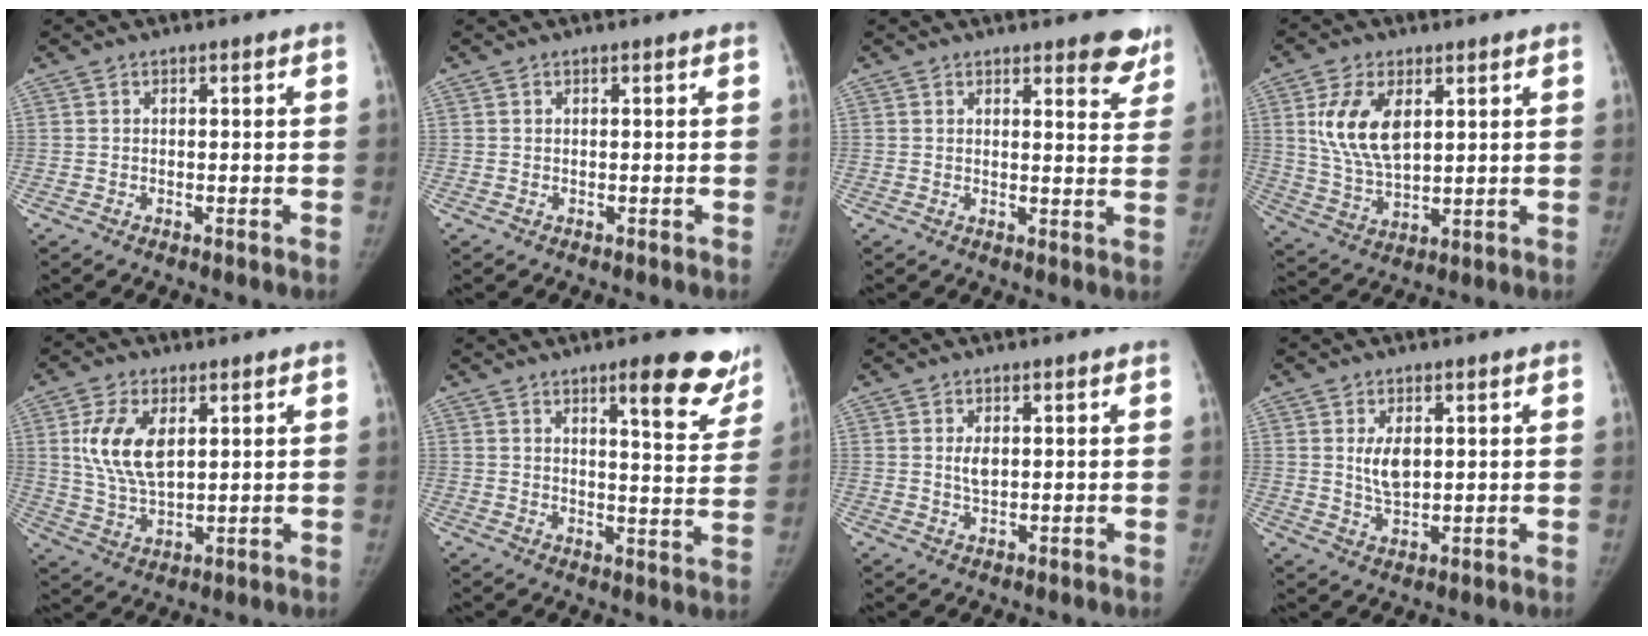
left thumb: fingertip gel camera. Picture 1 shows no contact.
{"total": 0.0}
{"total": 6.7, "force": [5.1, 2.2, 3.7], "torque": [-0.013, -0.030, 0.051]}
{"total": 11.6, "force": [3.7, 6.3, 9.0], "torque": [-0.165, -0.015, 0.078]}
{"total": 10.7, "force": [3.3, 5.8, 8.4], "torque": [-0.159, -0.014, 0.069]}
{"total": 13.7, "force": [9.2, 3.5, 9.4], "torque": [-0.075, -0.056, 0.114]}
{"total": 2.7, "force": [0.8, 1.4, 2.2], "torque": [-0.037, -0.008, 0.016]}
{"total": 5.2, "force": [1.5, 2.7, 4.1], "torque": [-0.065, -0.016, 0.033]}